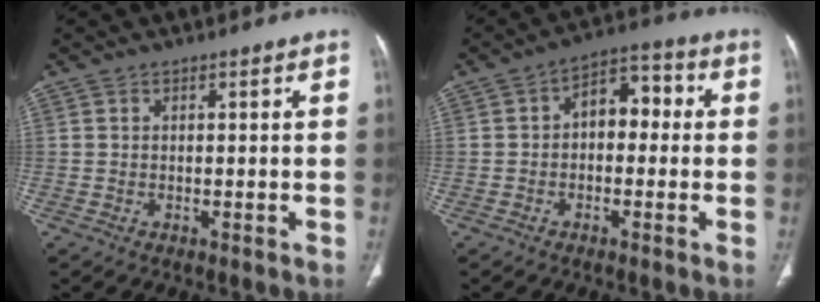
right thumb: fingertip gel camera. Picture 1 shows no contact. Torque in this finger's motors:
{"motor_torque": [0.57, 1.84, 0.64, -0.77, 0.03]}